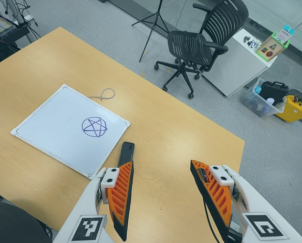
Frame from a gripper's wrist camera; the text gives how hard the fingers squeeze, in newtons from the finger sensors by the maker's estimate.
{"total": 0.0}